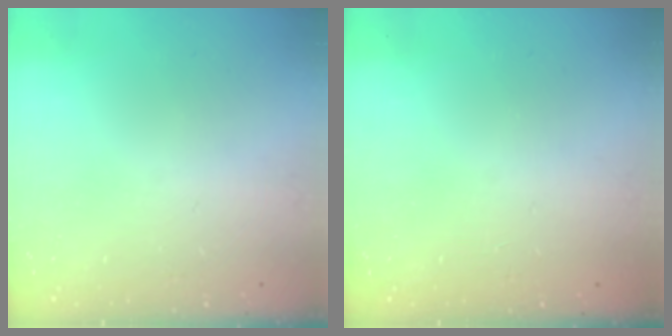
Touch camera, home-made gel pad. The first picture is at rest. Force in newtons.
{"total": 0.0}